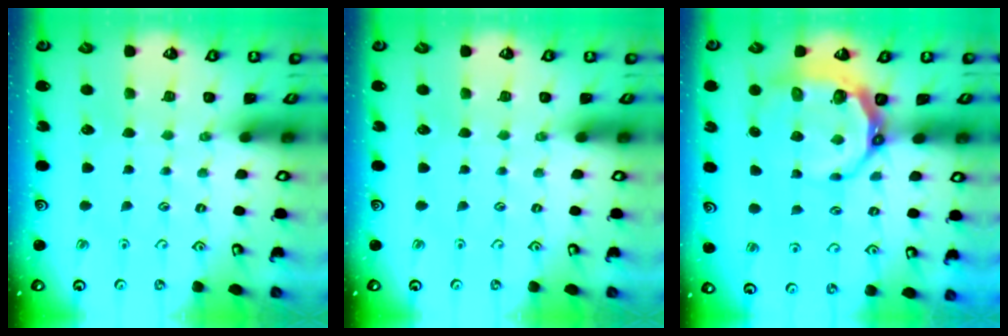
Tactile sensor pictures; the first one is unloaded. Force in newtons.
{"total": 0.0}
{"total": 8.9, "press": 7.9, "slide": 4.1}